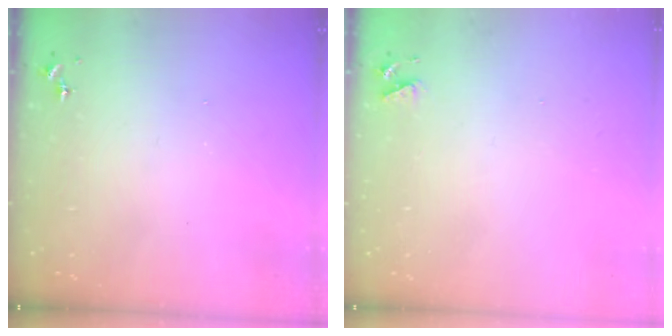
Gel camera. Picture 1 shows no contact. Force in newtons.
{"total": 4.1, "press": 4.0, "slide": 0.7}